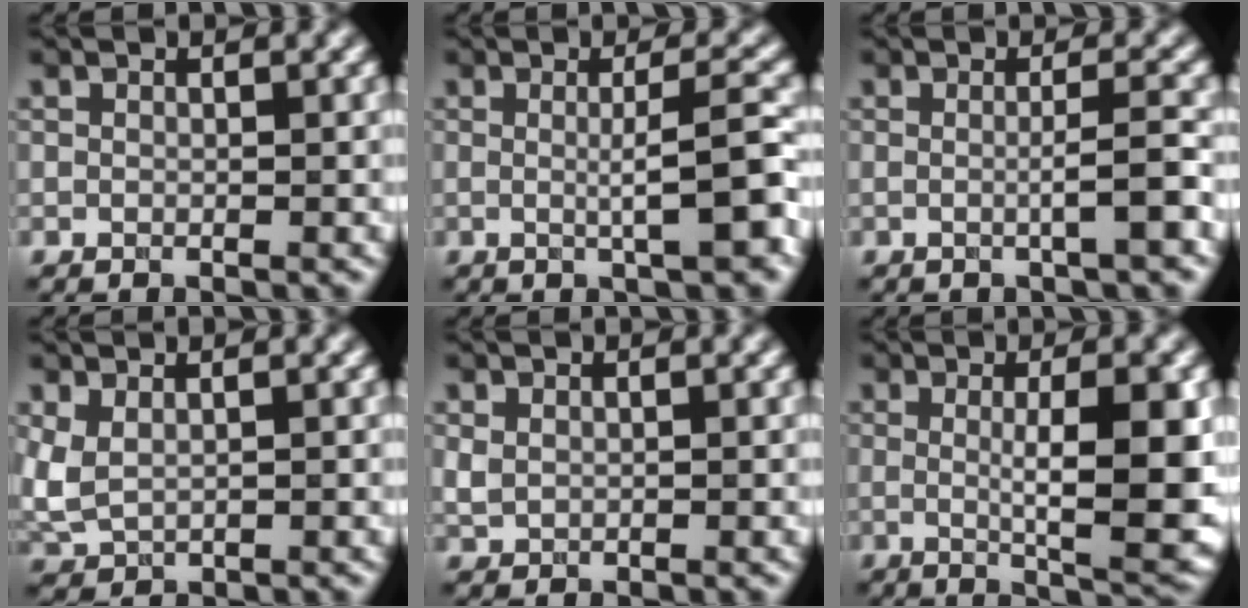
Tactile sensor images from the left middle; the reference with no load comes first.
{"total": 4.7, "force": [-0.2, 0.8, 4.6], "torque": [-0.065, 0.003, -0.005]}
{"total": 2.7, "force": [-0.4, 0.4, 2.7], "torque": [-0.039, -0.001, -0.016]}
{"total": 2.5, "force": [0.8, 1.5, 1.8], "torque": [-0.054, -0.001, 0.021]}
{"total": 1.1, "force": [0.3, 0.8, 0.6], "torque": [-0.017, -0.001, 0.010]}
{"total": 8.3, "force": [0.0, 1.7, 8.1], "torque": [-0.108, -0.007, 0.005]}